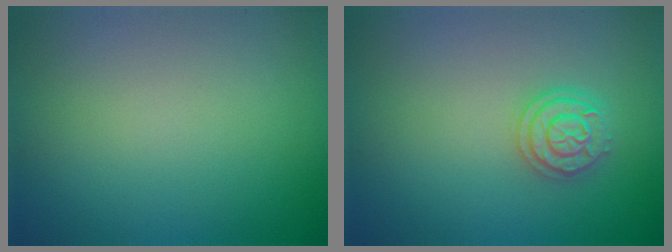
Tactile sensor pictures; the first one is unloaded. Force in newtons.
{"total": 2.4, "press": 2.4, "slide": 0.4}